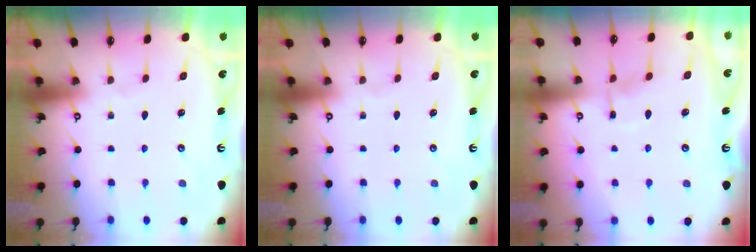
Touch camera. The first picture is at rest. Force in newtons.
{"total": 0.0}
{"total": 6.1, "press": 6.1, "slide": 0.5}